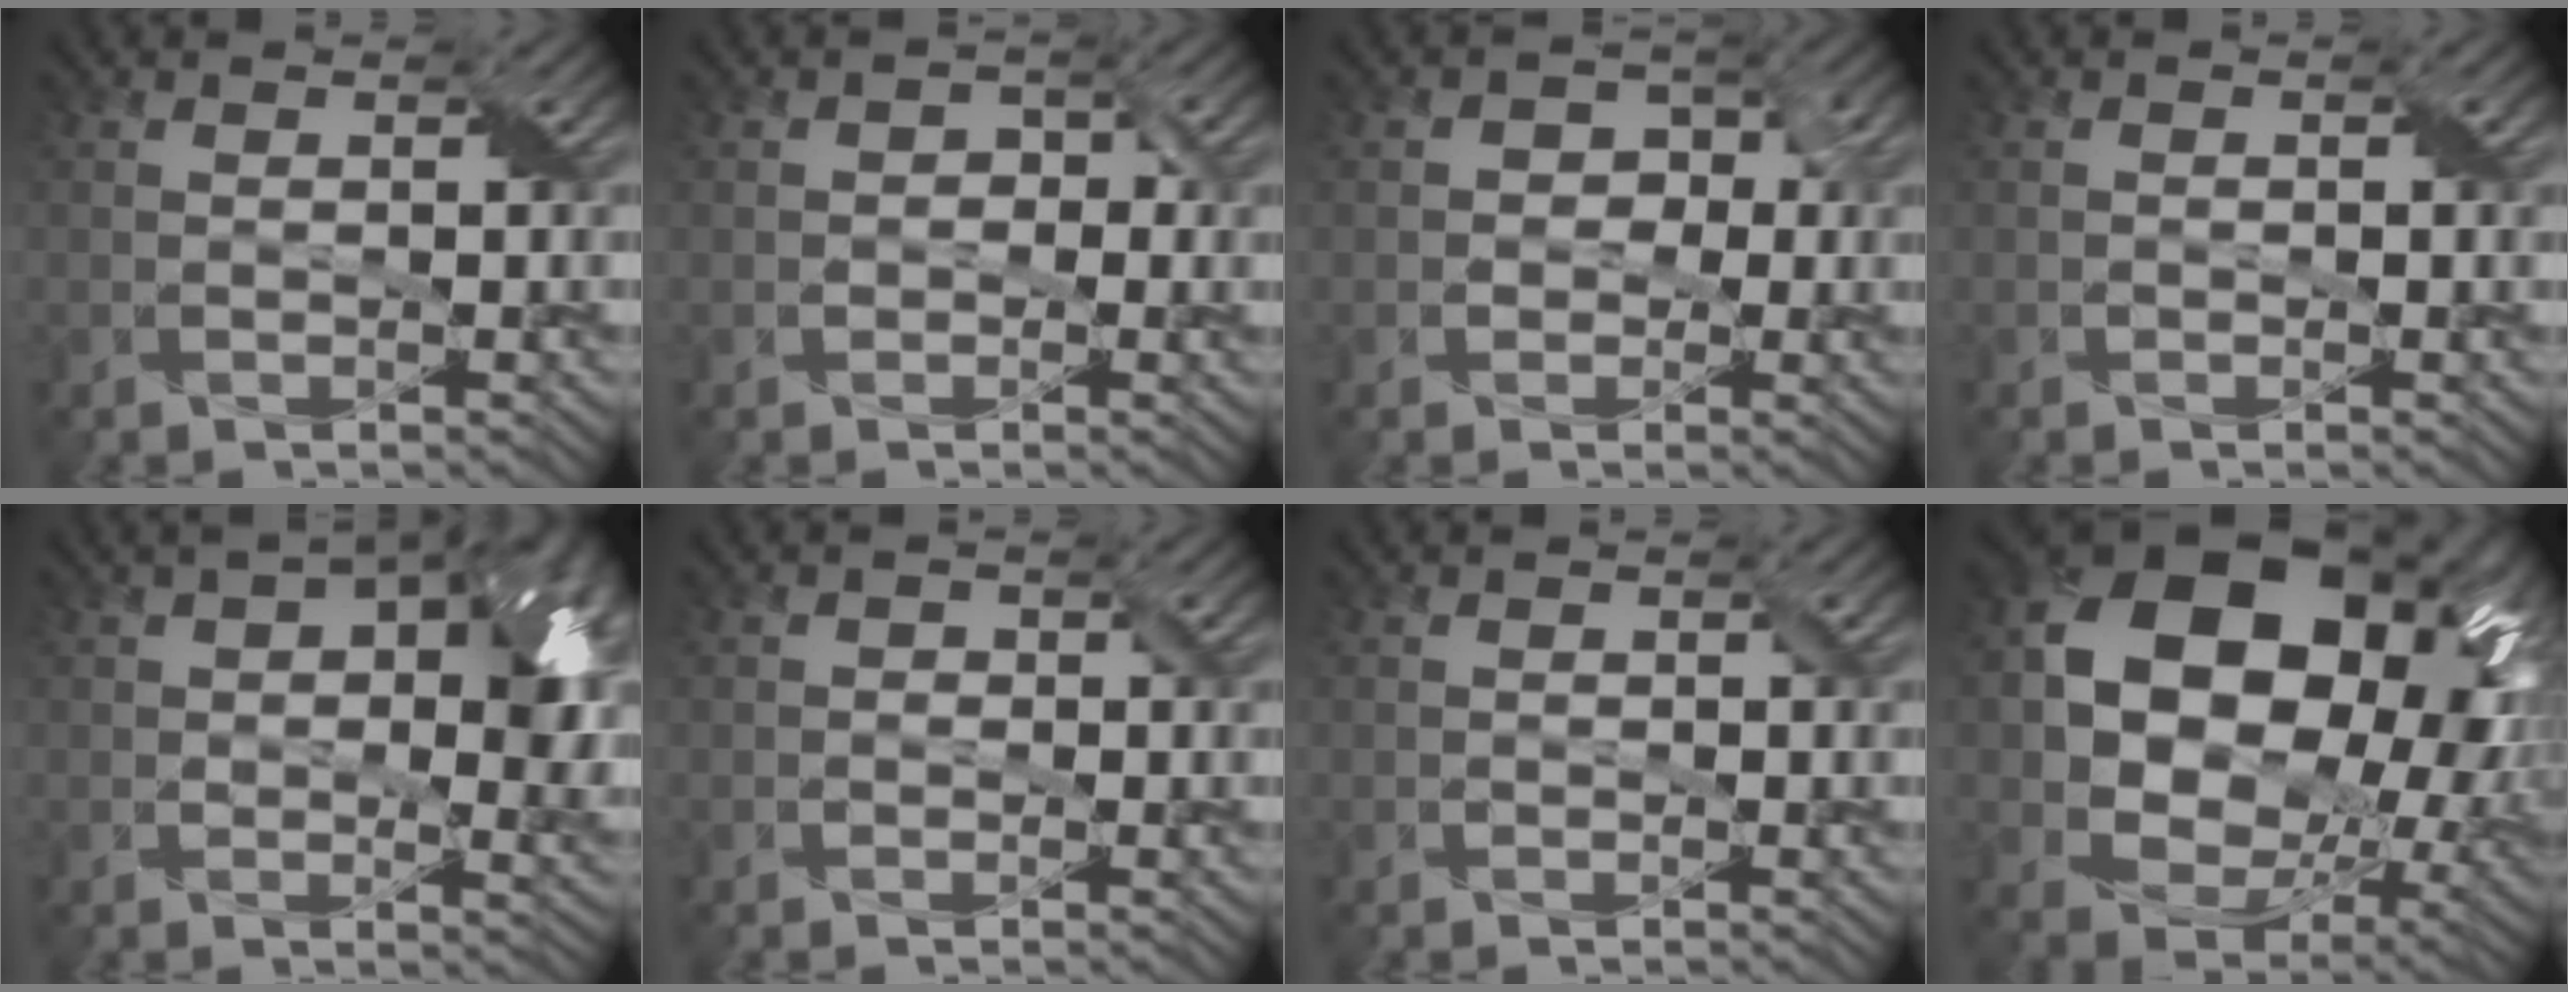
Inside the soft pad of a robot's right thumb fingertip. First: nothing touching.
{"total": 2.0, "force": [-0.3, 1.8, 0.9], "torque": [-0.013, 0.003, -0.006]}
{"total": 3.7, "force": [0.2, 3.3, 1.7], "torque": [-0.019, 0.010, -0.016]}
{"total": 0.6, "force": [-0.2, 0.4, 0.3], "torque": [-0.005, -0.001, -0.003]}
{"total": 12.2, "force": [2.8, 6.8, 9.8], "torque": [-0.118, 0.008, 0.040]}
{"total": 1.0, "force": [-0.3, 0.9, 0.4], "torque": [-0.005, -0.003, -0.006]}
{"total": 0.6, "force": [-0.1, 0.4, 0.3], "torque": [-0.005, -0.002, -0.003]}
{"total": 18.7, "force": [2.3, 14.2, 12.0], "torque": [-0.232, -0.017, 0.068]}